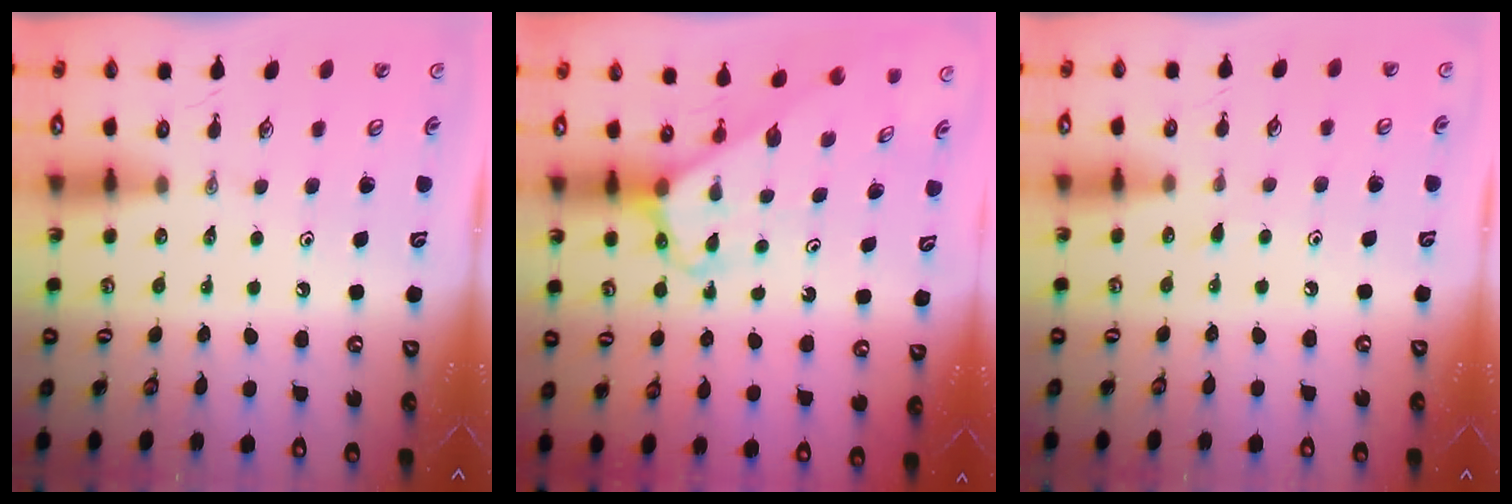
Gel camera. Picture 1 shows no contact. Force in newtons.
{"total": 3.4, "press": 3.4, "slide": 0.2}
{"total": 3.8, "press": 3.8, "slide": 0.5}